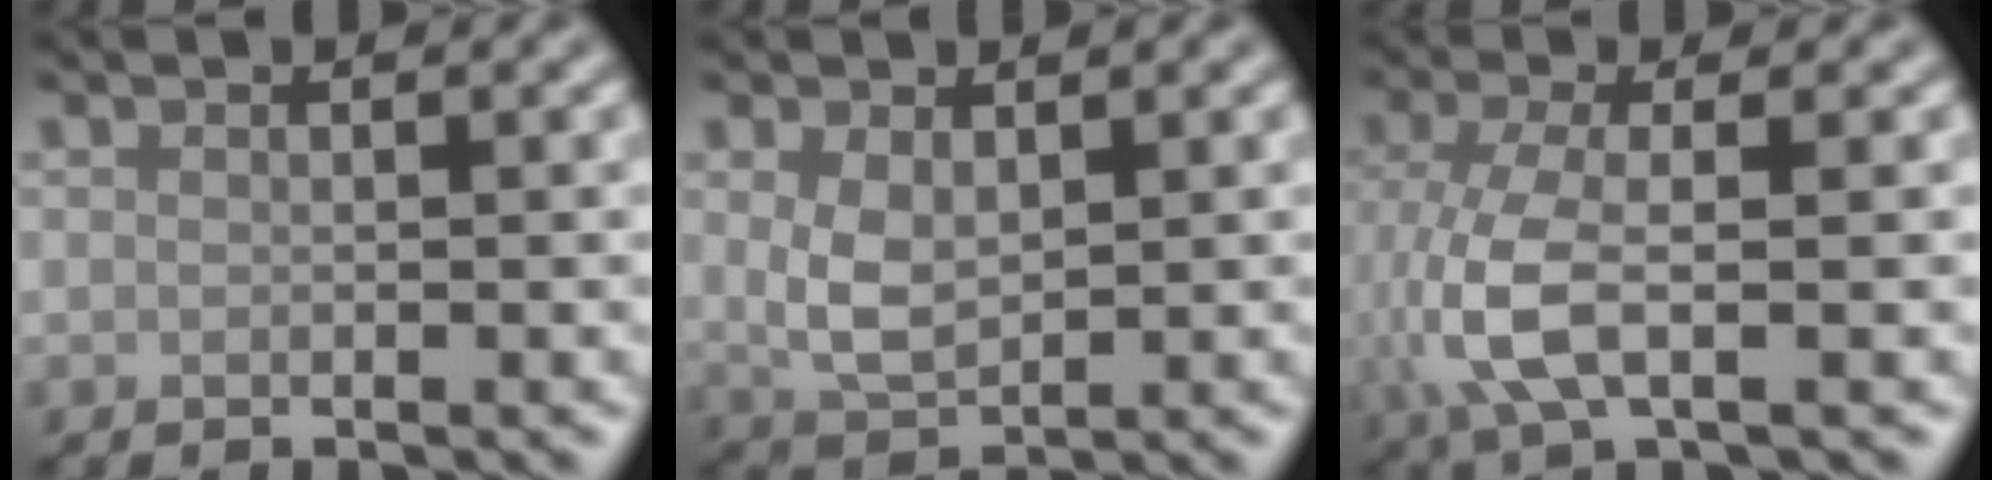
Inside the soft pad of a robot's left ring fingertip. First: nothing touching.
{"total": 3.2, "force": [0.7, 1.8, 2.5], "torque": [-0.057, -0.002, 0.019]}
{"total": 5.4, "force": [-1.1, 1.9, 4.9], "torque": [-0.122, -0.008, -0.022]}